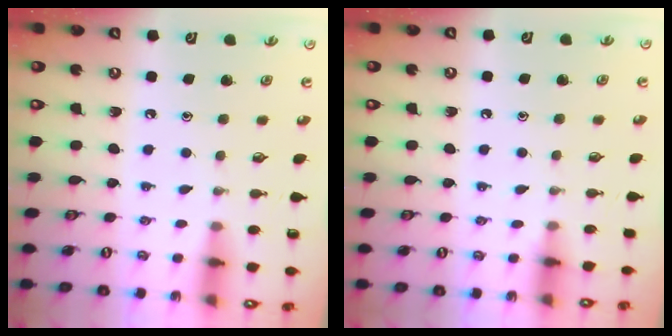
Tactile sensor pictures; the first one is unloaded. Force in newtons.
{"total": 5.2, "press": 5.1, "slide": 0.7}